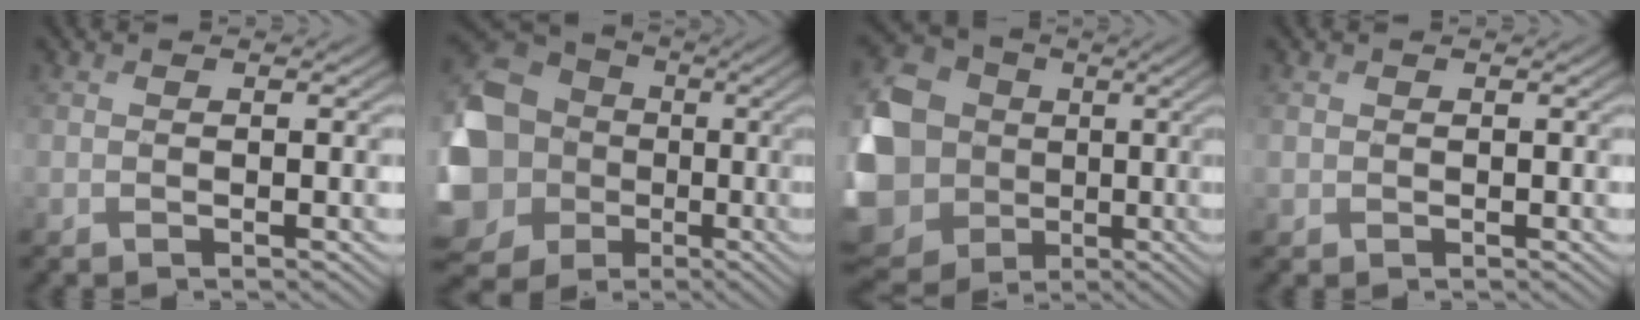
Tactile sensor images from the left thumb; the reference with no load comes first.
{"total": 20.0, "force": [-3.0, 18.2, 7.9], "torque": [-0.240, 0.000, -0.076]}
{"total": 19.7, "force": [-2.3, 18.1, 7.6], "torque": [-0.246, -0.010, -0.045]}
{"total": 0.9, "force": [0.3, 0.8, -0.2], "torque": [0.008, 0.000, 0.000]}